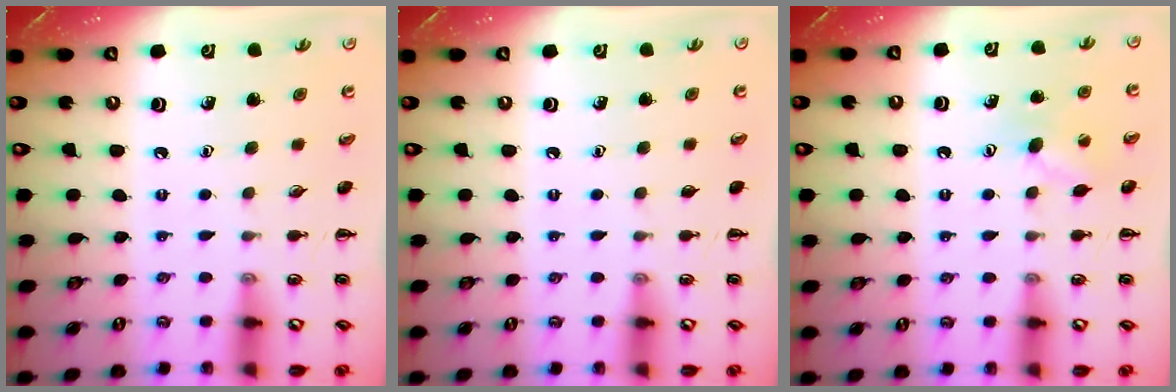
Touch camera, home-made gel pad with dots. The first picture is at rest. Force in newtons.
{"total": 0.0}
{"total": 7.2, "press": 7.1, "slide": 1.2}